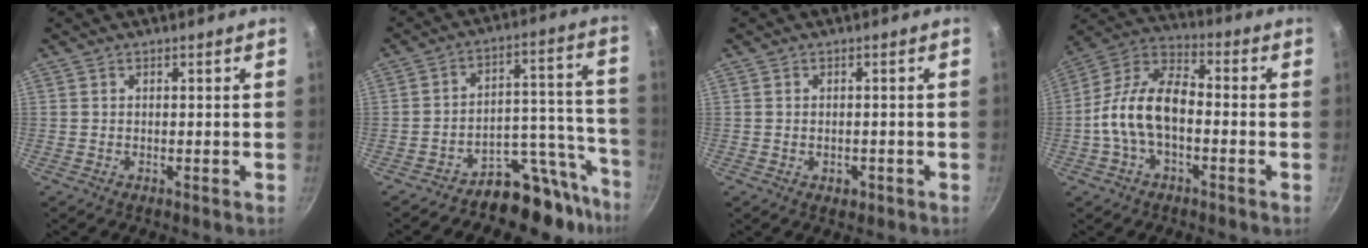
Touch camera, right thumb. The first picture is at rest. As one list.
[{"total": 13.2, "force": [-10.9, 6.1, 4.4], "torque": [0.013, 0.121, -0.170]}, {"total": 2.0, "force": [-0.8, 1.4, 1.2], "torque": [-0.018, 0.001, -0.008]}, {"total": 13.4, "force": [-2.5, 7.5, 10.8], "torque": [-0.184, 0.050, -0.064]}]